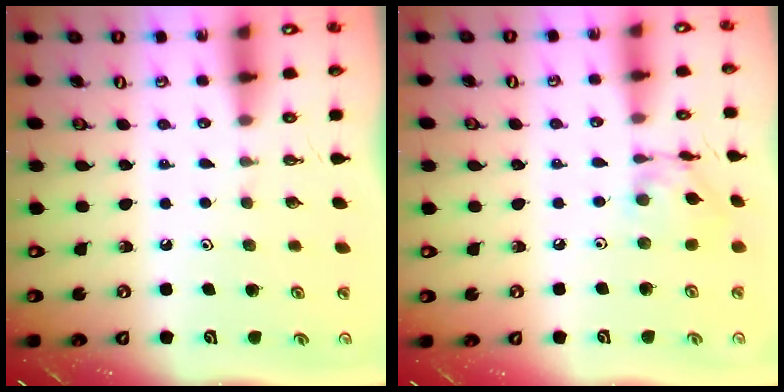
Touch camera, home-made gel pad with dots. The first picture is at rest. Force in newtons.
{"total": 10.1, "press": 10.1, "slide": 0.9}